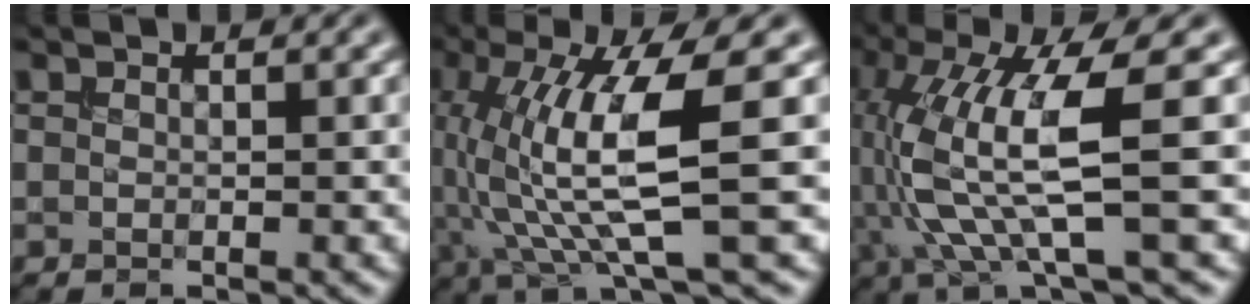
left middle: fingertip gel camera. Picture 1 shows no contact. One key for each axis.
{"total": 9.6, "fx": 0.3, "fy": 2.4, "fz": 9.2, "tx": -0.172, "ty": -0.007, "tz": 0.007}
{"total": 9.6, "fx": -0.5, "fy": 2.3, "fz": 9.3, "tx": -0.198, "ty": -0.008, "tz": -0.004}